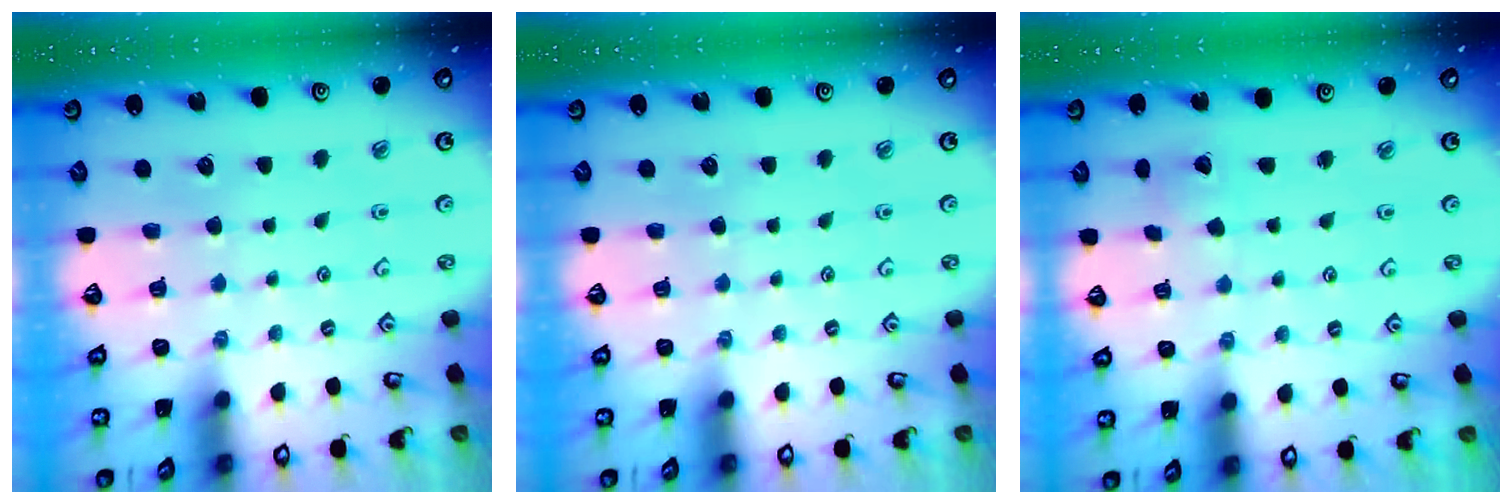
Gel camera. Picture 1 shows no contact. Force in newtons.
{"total": 0.0}
{"total": 2.9, "press": 2.9, "slide": 0.3}